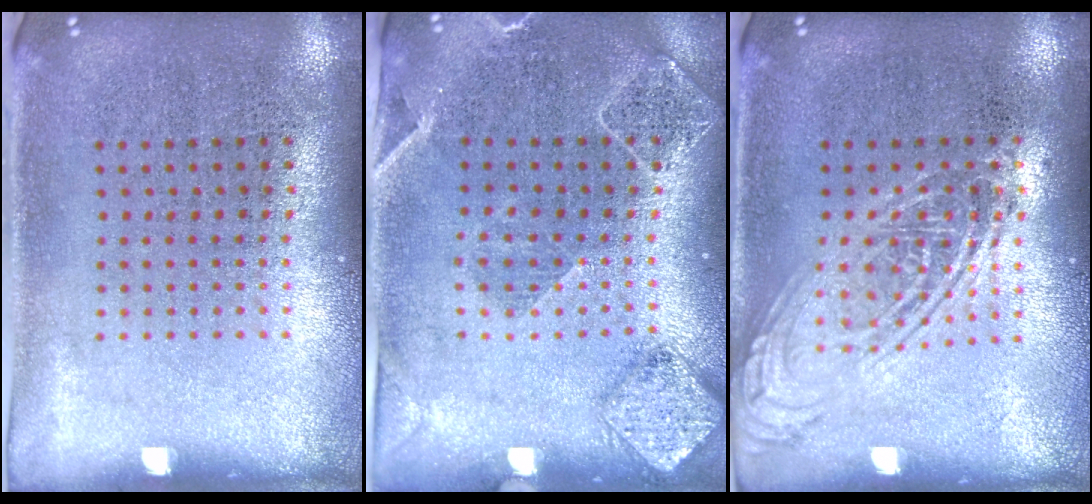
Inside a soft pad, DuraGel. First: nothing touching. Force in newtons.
{"total": 1.7, "press": 1.7, "slide": 0.5}
{"total": 2.1, "press": 2.1, "slide": 0.1}